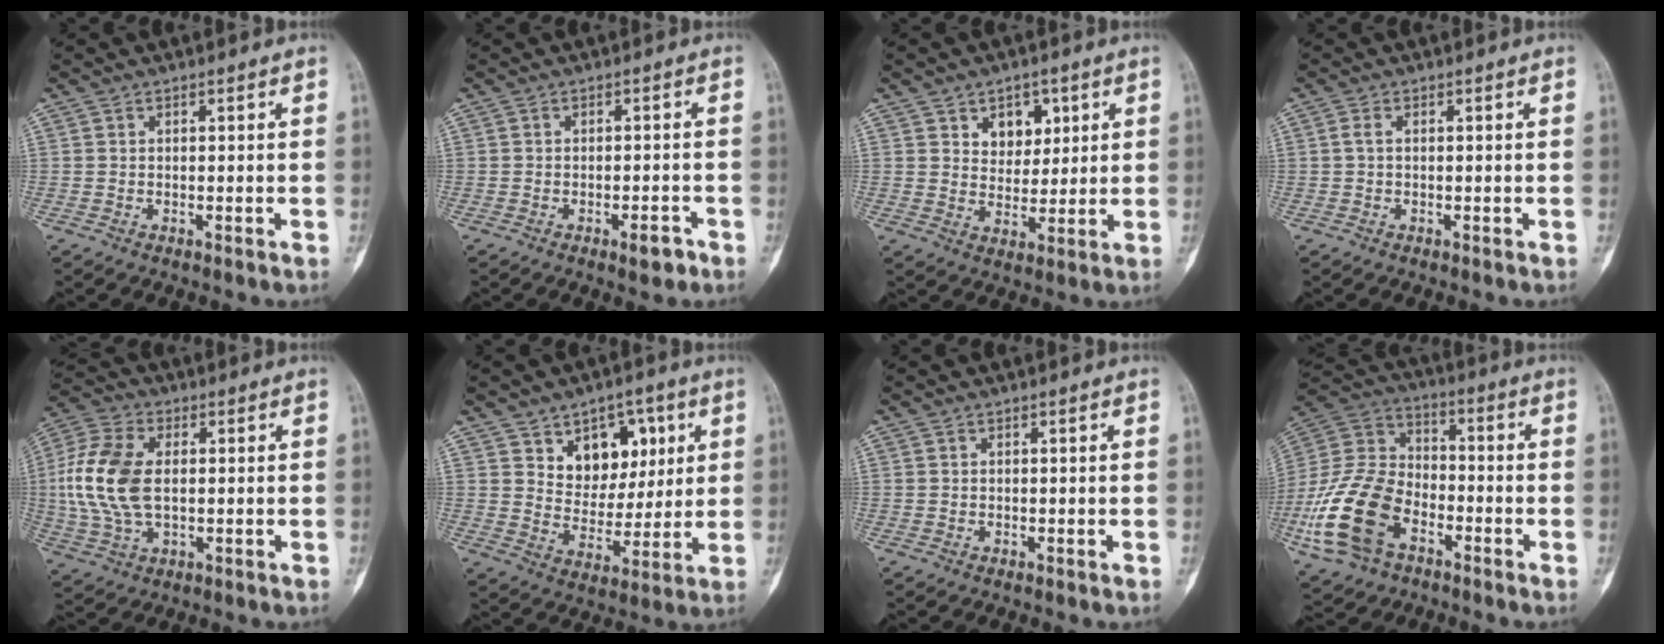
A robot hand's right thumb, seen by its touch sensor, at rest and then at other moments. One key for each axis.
{"total": 3.1, "fx": -1.9, "fy": 1.1, "fz": 2.3, "tx": -0.028, "ty": 0.010, "tz": -0.025}
{"total": 6.6, "fx": 3.0, "fy": 4.9, "fz": 3.3, "tx": -0.014, "ty": -0.016, "tz": 0.048}
{"total": 1.1, "fx": 0.0, "fy": 0.4, "fz": 1.0, "tx": -0.023, "ty": 0.000, "tz": -0.002}
{"total": 14.2, "fx": 0.6, "fy": 8.4, "fz": 11.4, "tx": -0.255, "ty": 0.008, "tz": 0.011}
{"total": 11.7, "fx": 4.9, "fy": 8.3, "fz": 6.5, "tx": -0.048, "ty": -0.025, "tz": 0.083}
{"total": 0.0}
{"total": 19.5, "fx": -7.7, "fy": 12.4, "fz": 13.0, "tx": -0.261, "ty": 0.040, "tz": -0.148}